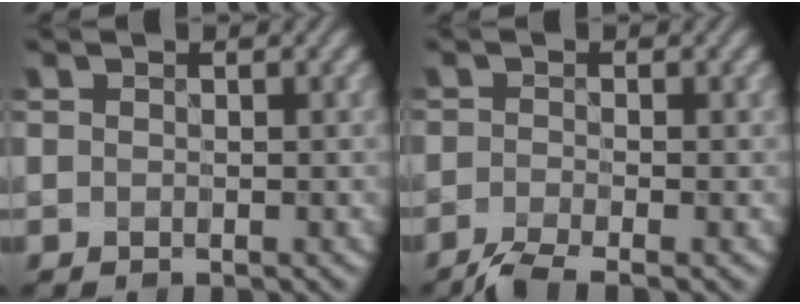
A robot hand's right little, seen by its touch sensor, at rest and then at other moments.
{"total": 3.7, "force": [-3.1, 0.5, 2.1], "torque": [-0.045, -0.005, -0.057]}